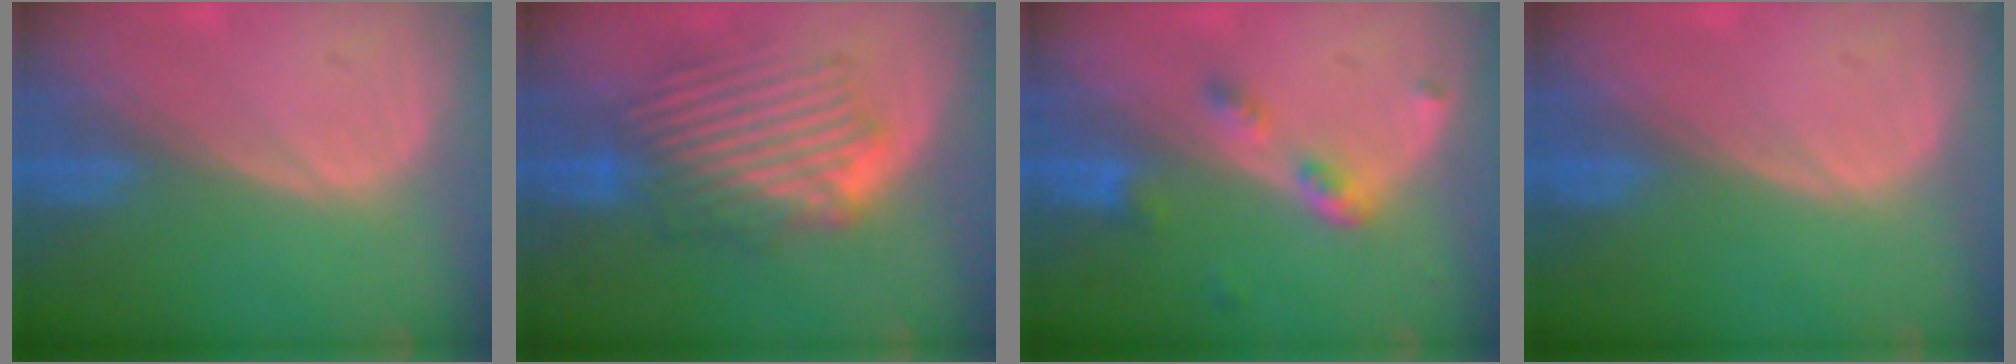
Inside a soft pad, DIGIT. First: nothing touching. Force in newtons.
{"total": 8.9, "press": 8.3, "slide": 3.2}
{"total": 4.2, "press": 3.8, "slide": 1.7}
{"total": 0.0}